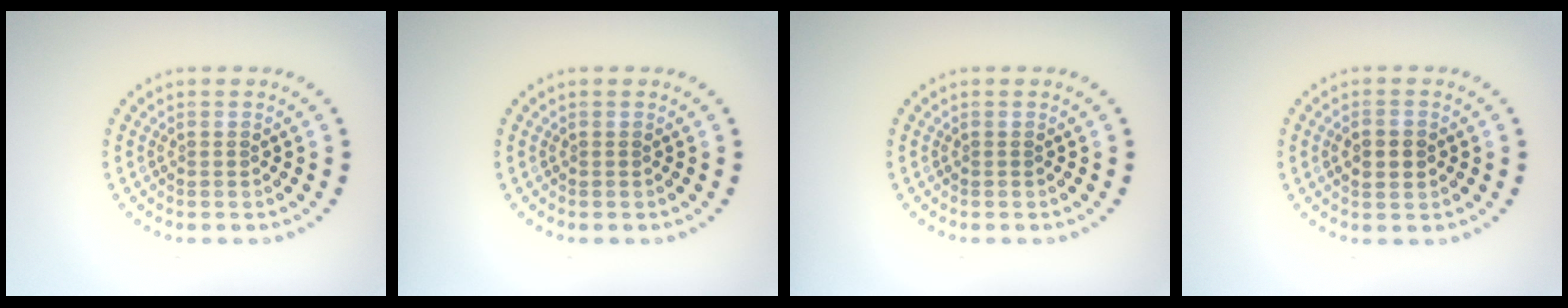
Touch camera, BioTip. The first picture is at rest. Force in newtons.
{"total": 0.0}
{"total": 0.0}
{"total": 2.2, "press": 2.1, "slide": 0.1}